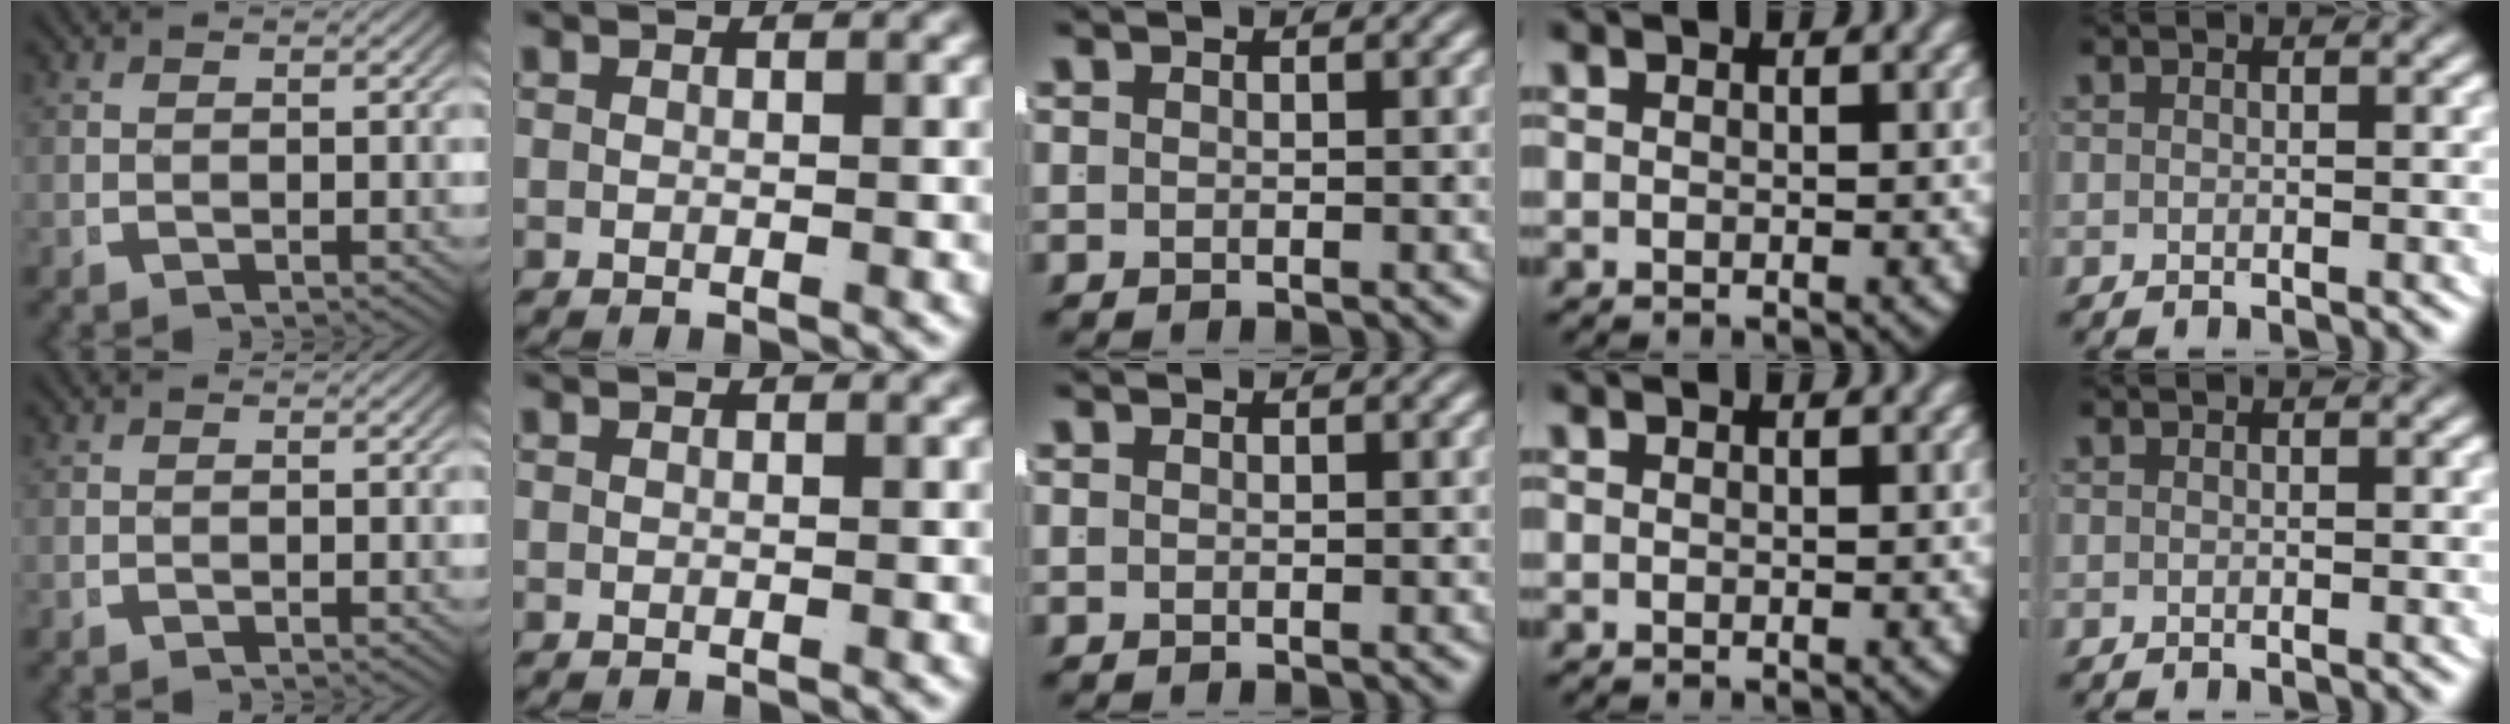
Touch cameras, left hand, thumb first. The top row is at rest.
{}